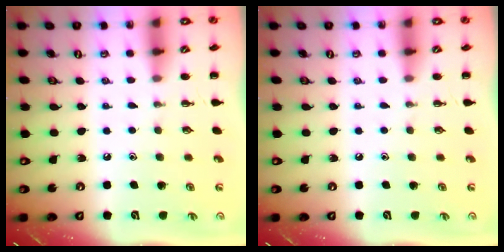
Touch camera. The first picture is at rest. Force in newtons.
{"total": 0.0}